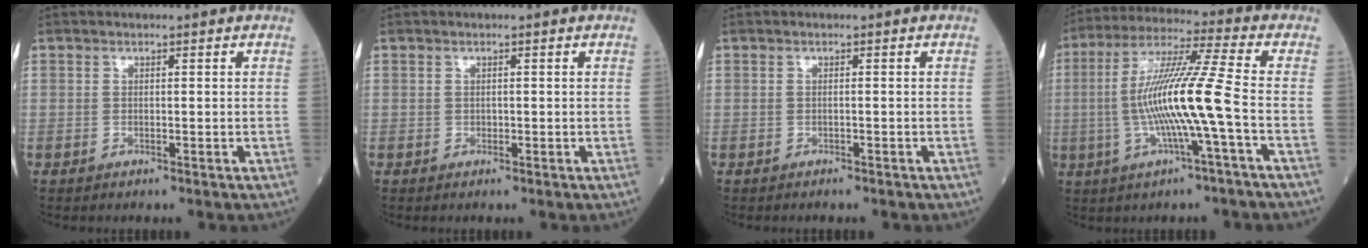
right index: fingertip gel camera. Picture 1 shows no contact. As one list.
[{"total": 0.0}, {"total": 1.4, "force": [-1.2, 0.3, 0.6], "torque": [-0.013, -0.003, -0.013]}, {"total": 13.2, "force": [-2.2, -1.2, 13.0], "torque": [-0.251, 0.007, -0.046]}]